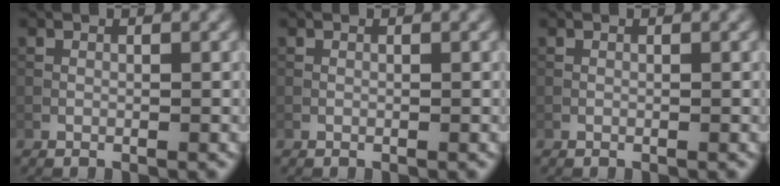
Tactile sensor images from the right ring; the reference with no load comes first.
{"total": 0.0}
{"total": 0.0}